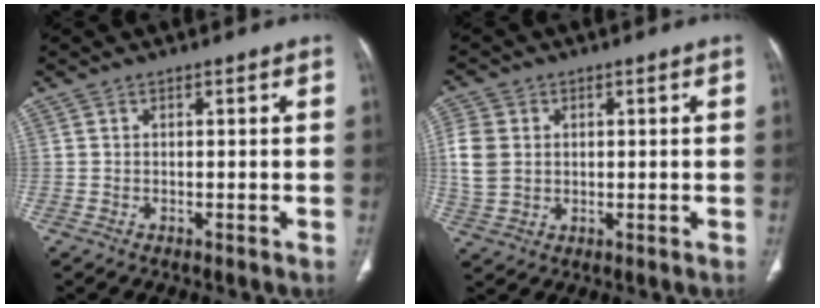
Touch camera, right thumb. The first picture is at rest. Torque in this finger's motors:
{"motor_torque": [0.05, 0.09, 0.19, 0.40, 0.05]}